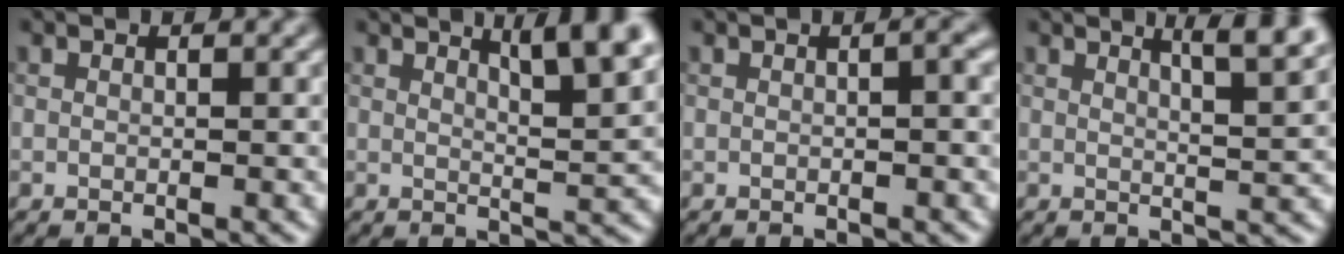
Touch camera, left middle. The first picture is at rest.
{"total": 5.6, "force": [3.3, 1.3, 4.4], "torque": [-0.046, 0.010, 0.044]}
{"total": 1.5, "force": [0.1, 0.4, 1.4], "torque": [-0.018, 0.006, 0.000]}
{"total": 5.1, "force": [3.3, 1.1, 3.8], "torque": [-0.038, 0.017, 0.031]}